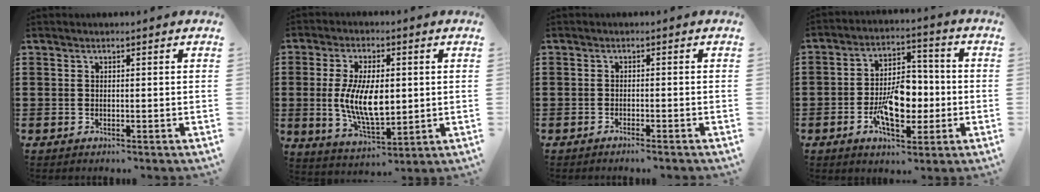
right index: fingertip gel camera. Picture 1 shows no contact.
{"total": 9.8, "force": [0.3, 4.6, 8.7], "torque": [-0.186, 0.002, 0.003]}
{"total": 0.9, "force": [-0.9, -0.2, 0.3], "torque": [-0.007, -0.002, -0.017]}
{"total": 9.3, "force": [-2.0, 5.1, 7.5], "torque": [-0.130, 0.003, -0.040]}